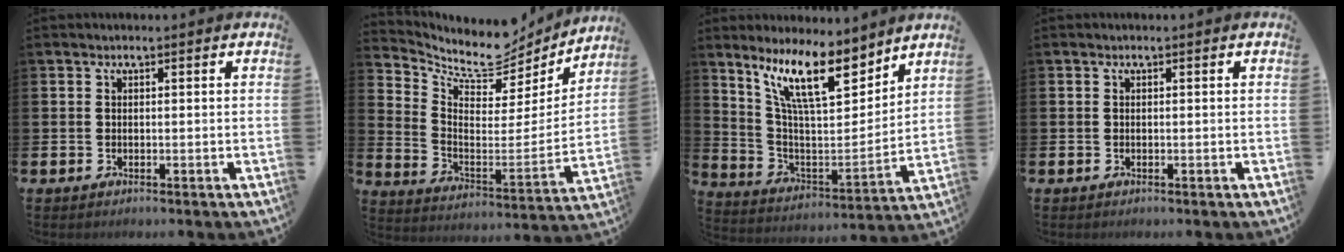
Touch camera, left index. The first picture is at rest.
{"total": 8.4, "force": [7.3, 3.3, 2.5], "torque": [-0.071, -0.065, 0.123]}
{"total": 12.6, "force": [9.2, 3.4, 7.9], "torque": [-0.173, -0.042, 0.161]}
{"total": 0.0}